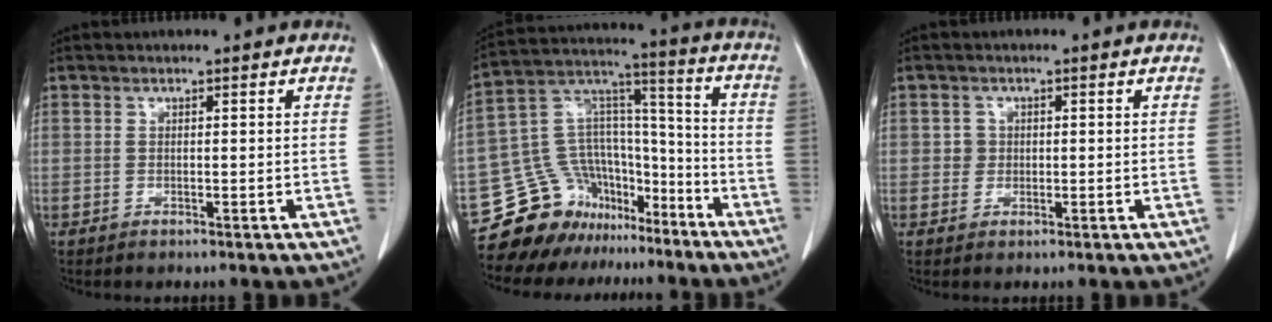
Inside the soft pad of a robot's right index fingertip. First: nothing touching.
{"total": 16.1, "force": [-12.5, 9.4, 4.0], "torque": [-0.071, 0.090, -0.214]}
{"total": 1.6, "force": [0.1, 1.6, 0.3], "torque": [0.001, 0.006, 0.004]}